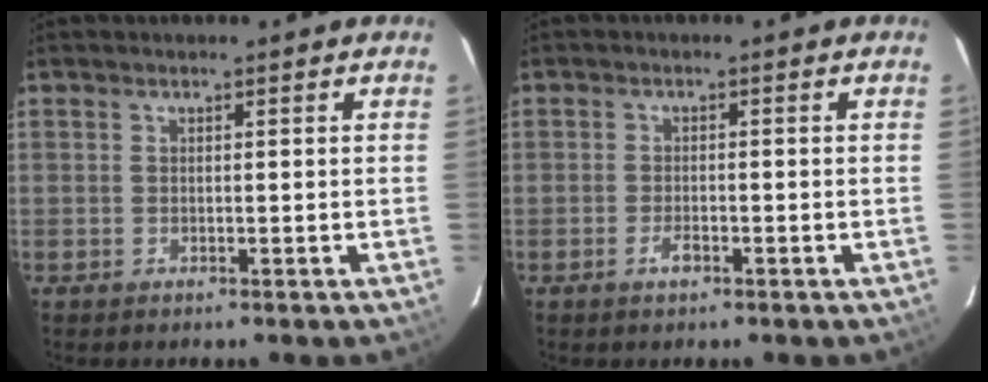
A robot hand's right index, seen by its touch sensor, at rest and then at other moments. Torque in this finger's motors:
{"motor_torque": [0.42, 0.20, 0.02, 0.05]}